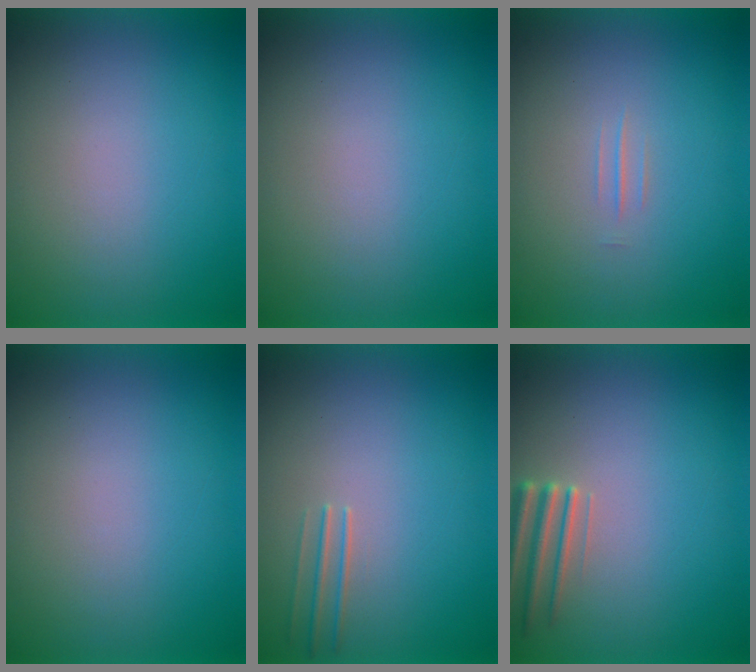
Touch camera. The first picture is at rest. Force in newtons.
{"total": 0.0}
{"total": 1.3}
{"total": 0.0}
{"total": 1.3}
{"total": 2.9}